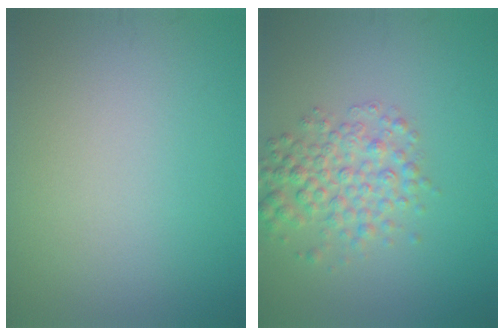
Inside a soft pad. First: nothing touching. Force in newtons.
{"total": 3.9, "press": 3.9, "slide": 0.1}